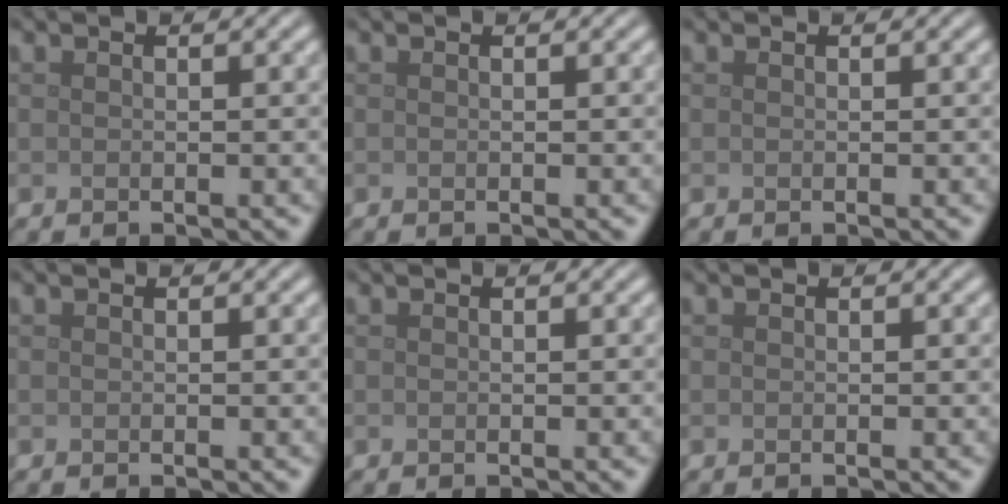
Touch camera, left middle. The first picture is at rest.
{"total": 0.0}
{"total": 0.0}
{"total": 0.0}
{"total": 0.0}
{"total": 0.0}